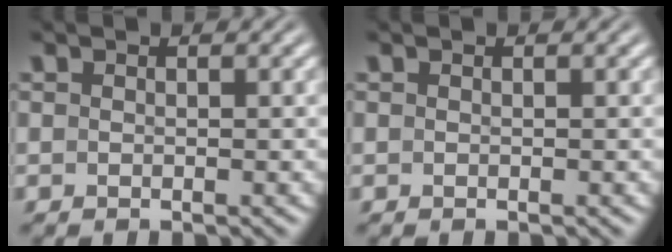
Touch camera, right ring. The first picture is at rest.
{"total": 0.0}